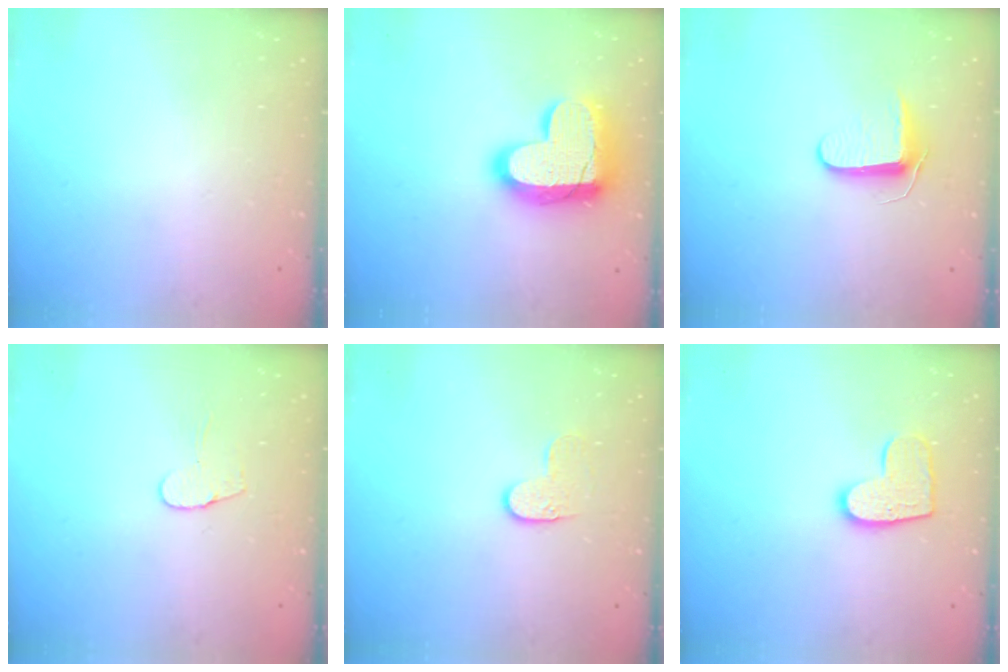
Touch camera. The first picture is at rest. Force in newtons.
{"total": 19.3, "press": 19.2, "slide": 1.5}
{"total": 7.7, "press": 7.6, "slide": 0.8}
{"total": 5.6, "press": 5.6, "slide": 0.4}
{"total": 5.4, "press": 5.4, "slide": 0.3}
{"total": 10.8, "press": 10.8, "slide": 0.7}